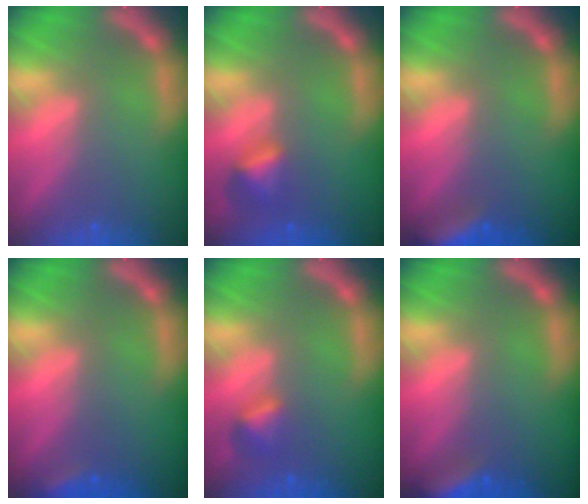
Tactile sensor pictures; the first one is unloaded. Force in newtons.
{"total": 2.4}
{"total": 5.0}
{"total": 1.9}
{"total": 1.9}
{"total": 4.4}